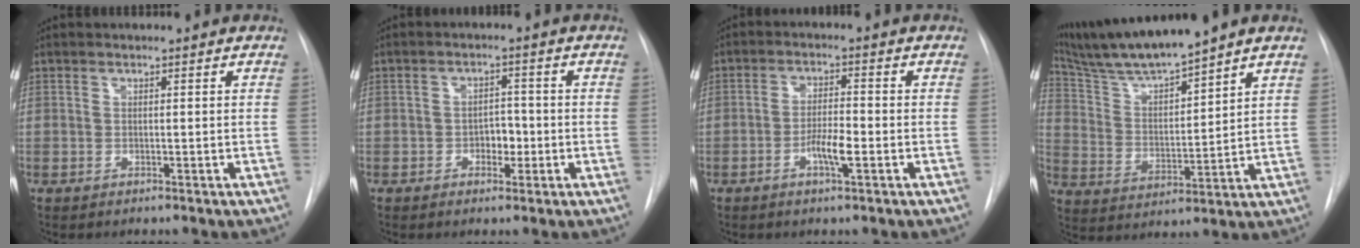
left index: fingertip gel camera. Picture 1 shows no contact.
{"total": 3.2, "force": [-1.0, 2.0, 2.2], "torque": [-0.024, 0.007, -0.014]}
{"total": 4.2, "force": [-1.7, 0.6, 3.9], "torque": [-0.071, 0.000, -0.032]}
{"total": 11.6, "force": [10.5, -0.9, 4.9], "torque": [-0.100, 0.004, 0.202]}